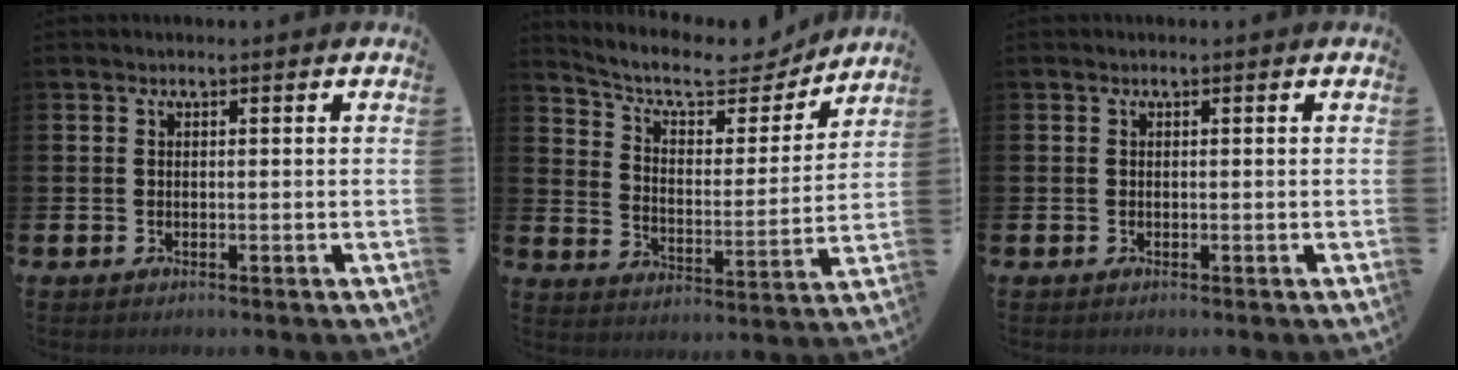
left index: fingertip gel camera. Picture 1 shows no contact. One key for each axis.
{"total": 9.0, "fx": 8.0, "fy": 2.9, "fz": 3.2, "tx": -0.088, "ty": -0.055, "tz": 0.135}
{"total": 0.0}